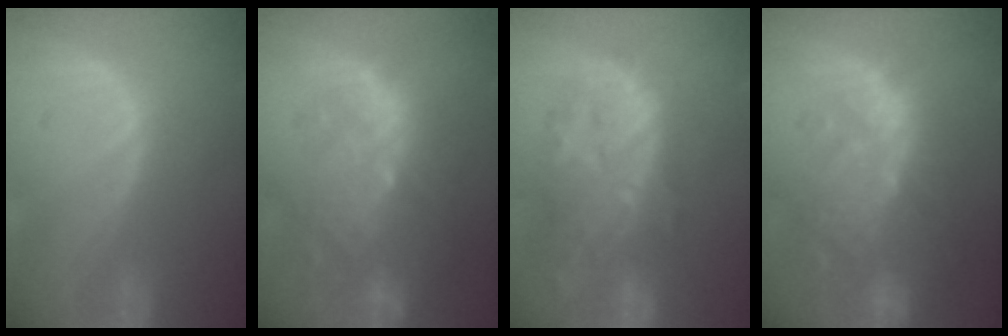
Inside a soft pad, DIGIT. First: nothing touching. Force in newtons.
{"total": 11.0, "press": 9.8, "slide": 5.0}
{"total": 9.6, "press": 9.4, "slide": 2.2}
{"total": 11.2, "press": 9.9, "slide": 5.2}